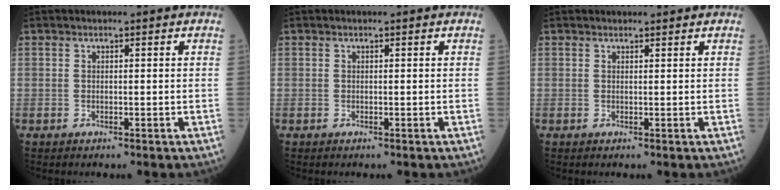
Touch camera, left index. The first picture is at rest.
{"total": 0.0}
{"total": 1.4, "force": [1.3, 0.2, 0.1], "torque": [-0.011, 0.007, 0.020]}